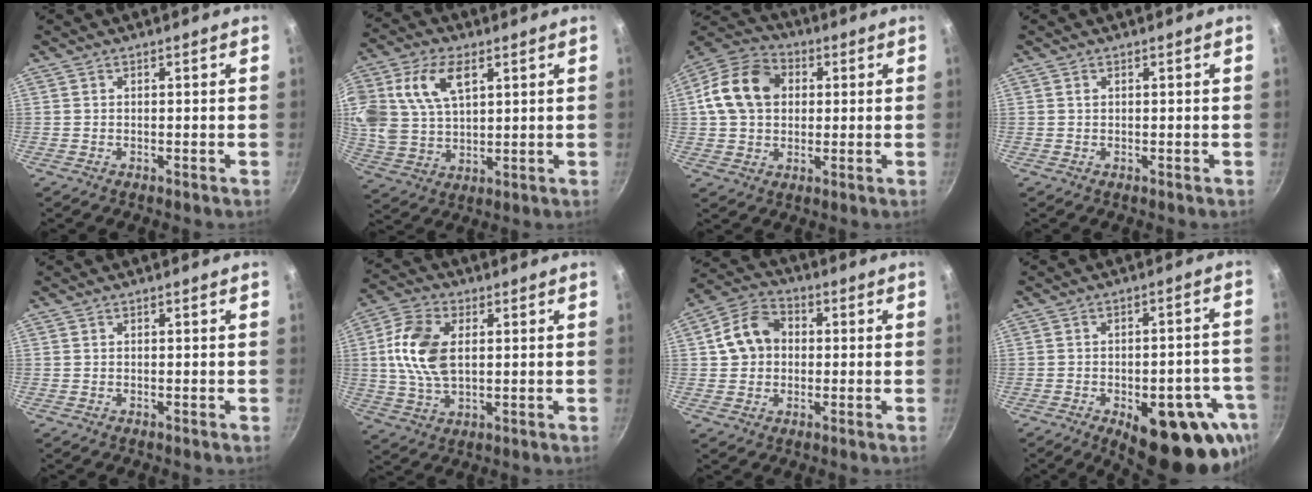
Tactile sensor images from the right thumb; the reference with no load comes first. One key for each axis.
{"total": 15.4, "fx": 5.6, "fy": 9.5, "fz": 10.8, "tx": -0.212, "ty": -0.003, "tz": 0.112}
{"total": 13.8, "fx": 2.3, "fy": 10.7, "fz": 8.4, "tx": -0.130, "ty": 0.019, "tz": 0.023}
{"total": 0.6, "fx": 0.2, "fy": 0.4, "fz": 0.3, "tx": -0.005, "ty": 0.002, "tz": 0.004}
{"total": 0.0}
{"total": 12.0, "fx": 1.8, "fy": 7.2, "fz": 9.5, "tx": -0.176, "ty": 0.007, "tz": 0.029}
{"total": 9.5, "fx": 0.9, "fy": 7.7, "fz": 5.5, "tx": -0.073, "ty": 0.019, "tz": 0.000}
{"total": 20.9, "fx": -9.6, "fy": 9.1, "fz": 16.1, "tx": -0.136, "ty": 0.022, "tz": -0.116}